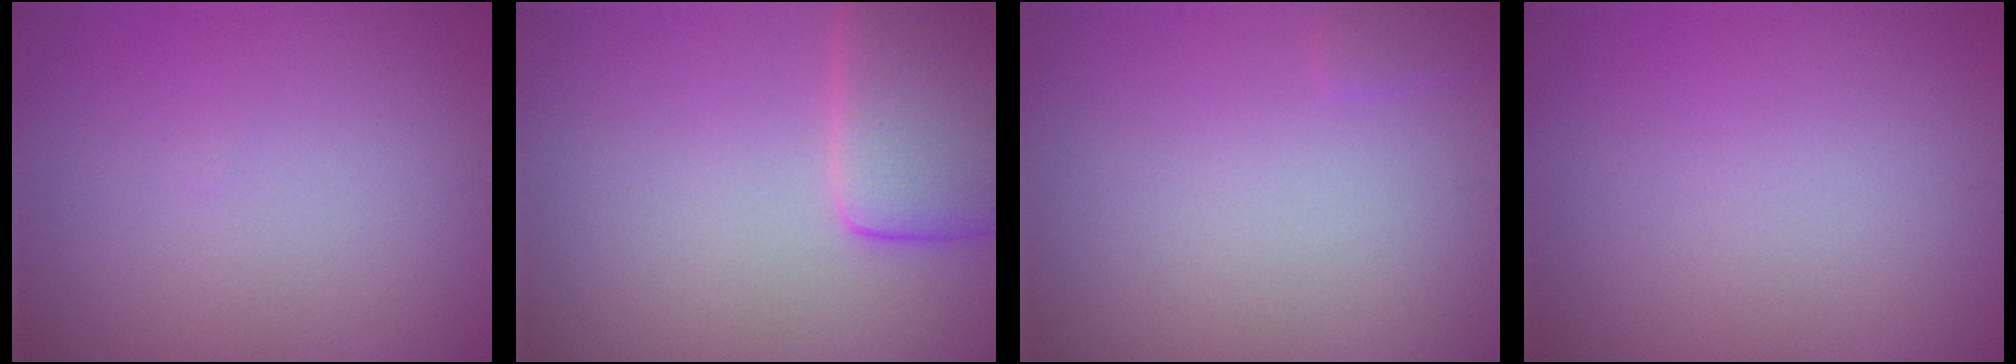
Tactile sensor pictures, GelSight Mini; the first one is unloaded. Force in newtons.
{"total": 5.5, "press": 5.5, "slide": 0.5}
{"total": 0.7, "press": 0.7, "slide": 0.0}
{"total": 0.0}